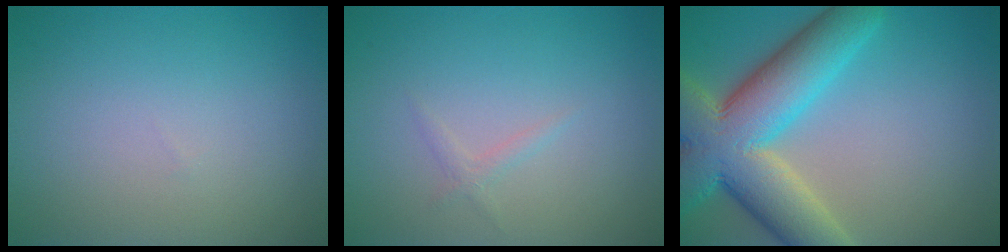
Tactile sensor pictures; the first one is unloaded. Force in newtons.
{"total": 0.8, "press": 0.8, "slide": 0.0}
{"total": 11.6, "press": 11.6, "slide": 1.0}